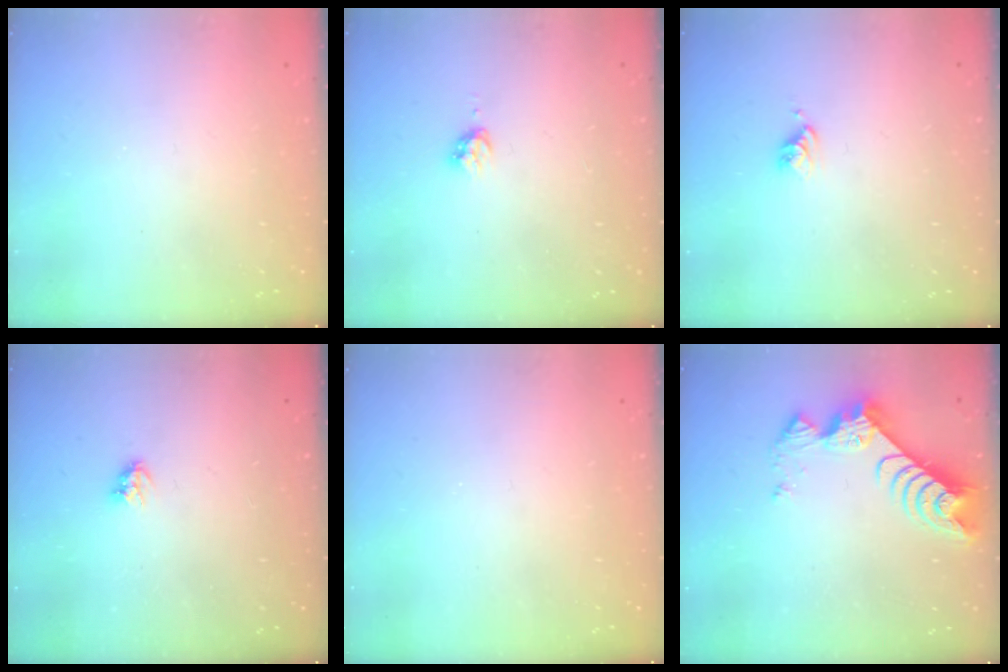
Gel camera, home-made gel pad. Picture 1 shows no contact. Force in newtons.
{"total": 3.4, "press": 3.3, "slide": 0.3}
{"total": 3.5, "press": 3.5, "slide": 0.4}
{"total": 3.4, "press": 3.4, "slide": 0.4}
{"total": 0.0}
{"total": 8.8, "press": 8.7, "slide": 0.9}